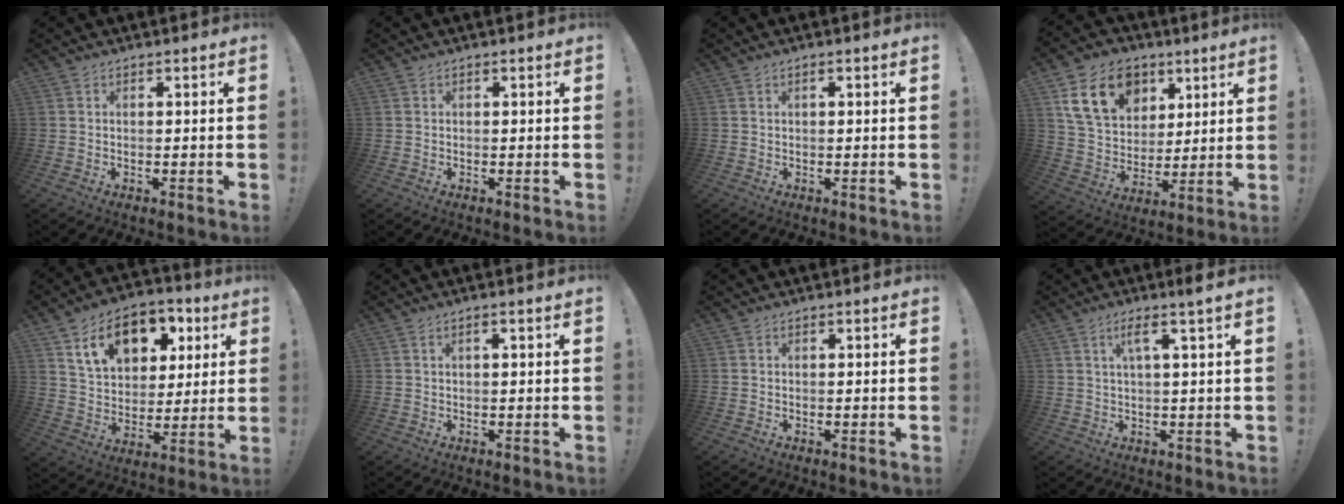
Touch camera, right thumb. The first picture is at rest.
{"total": 0.0}
{"total": 1.0, "force": [0.3, -0.2, 1.0], "torque": [-0.021, 0.001, 0.005]}
{"total": 18.2, "force": [8.4, 13.5, 8.8], "torque": [-0.142, -0.026, 0.167]}
{"total": 16.3, "force": [7.9, 11.0, 9.1], "torque": [-0.135, -0.030, 0.142]}
{"total": 1.7, "force": [0.4, -0.1, 1.7], "torque": [-0.033, 0.000, 0.006]}
{"total": 0.0}
{"total": 5.3, "force": [2.2, -0.5, 4.8], "torque": [-0.083, -0.003, 0.030]}